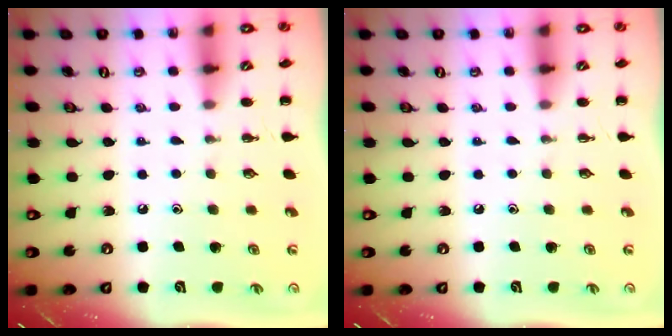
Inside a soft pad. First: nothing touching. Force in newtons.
{"total": 0.0}